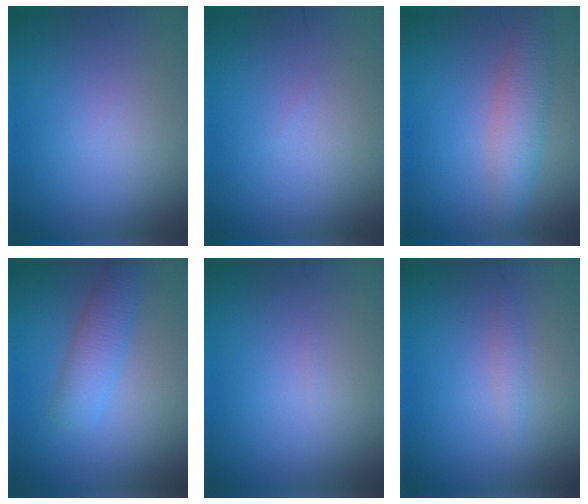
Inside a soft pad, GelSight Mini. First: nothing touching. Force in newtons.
{"total": 0.0}
{"total": 4.0, "press": 4.0, "slide": 0.1}
{"total": 3.4, "press": 3.4, "slide": 0.1}
{"total": 0.0}
{"total": 1.0, "press": 1.0, "slide": 0.1}